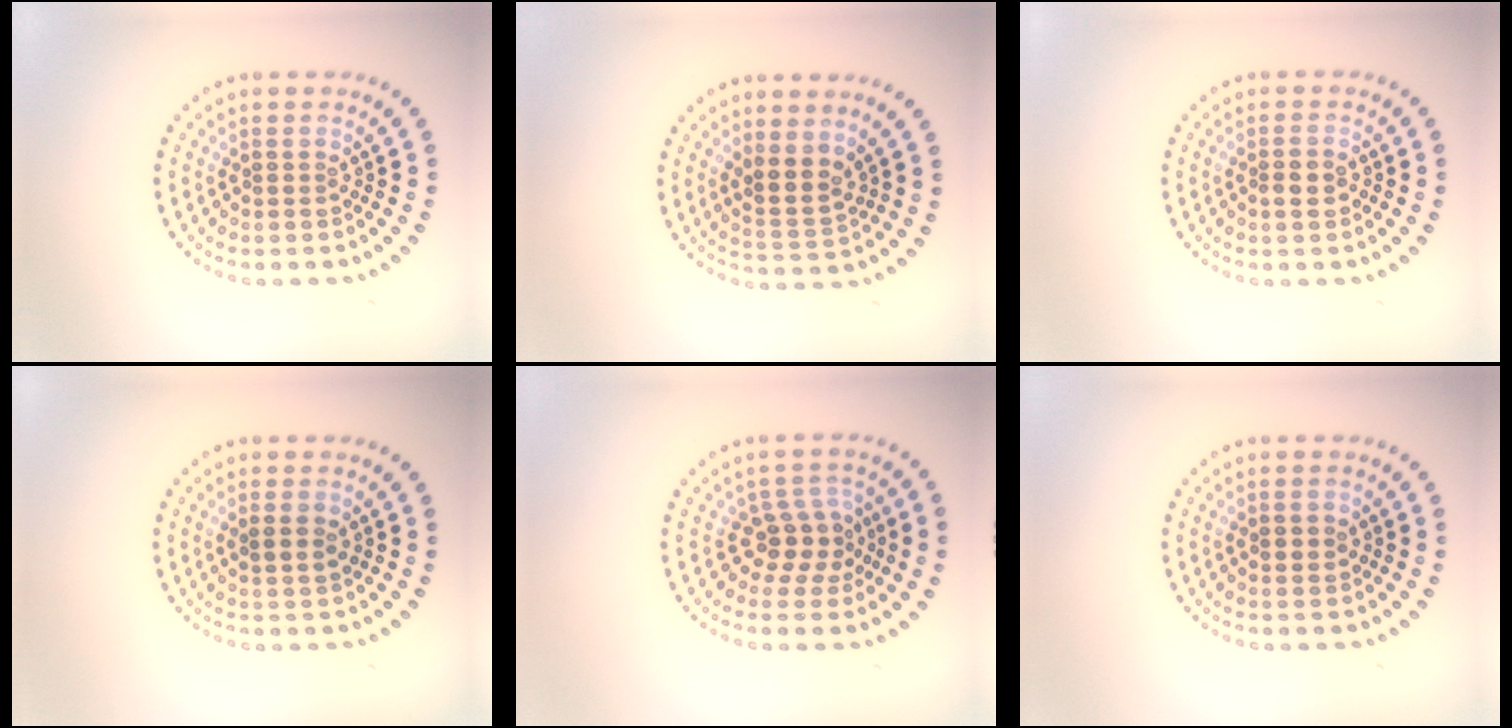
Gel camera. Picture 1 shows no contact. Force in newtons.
{"total": 2.7, "press": 2.0, "slide": 1.8}
{"total": 1.6, "press": 1.6, "slide": 0.2}
{"total": 1.6, "press": 1.4, "slide": 0.8}
{"total": 3.1, "press": 2.6, "slide": 1.6}
{"total": 1.7, "press": 1.7, "slide": 0.1}